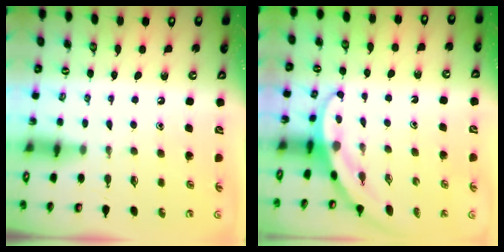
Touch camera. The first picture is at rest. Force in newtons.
{"total": 3.3, "press": 3.3, "slide": 0.1}